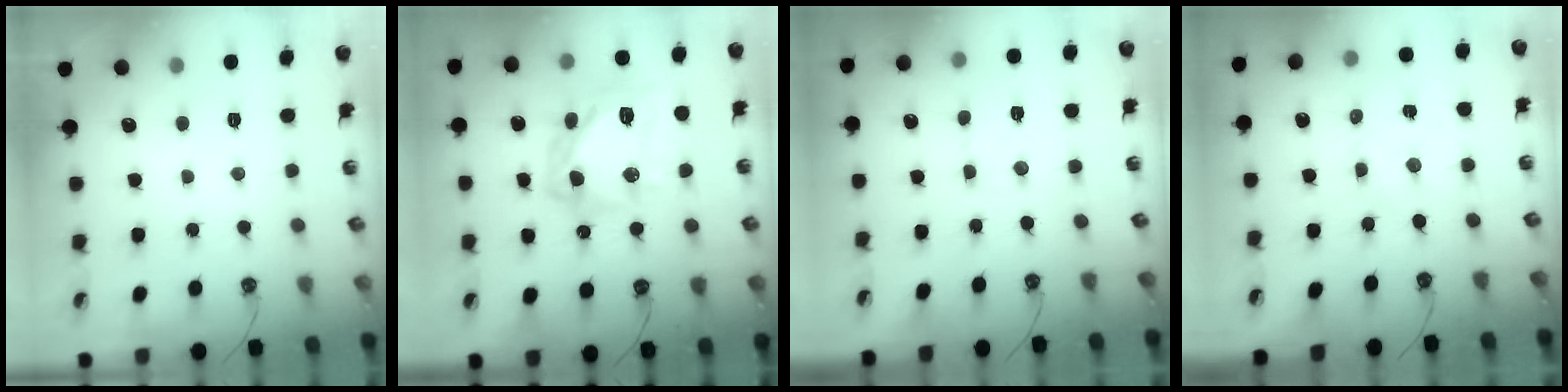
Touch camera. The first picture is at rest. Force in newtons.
{"total": 19.8, "press": 19.7, "slide": 2.1}
{"total": 2.5, "press": 2.4, "slide": 0.5}
{"total": 1.8, "press": 1.7, "slide": 0.4}